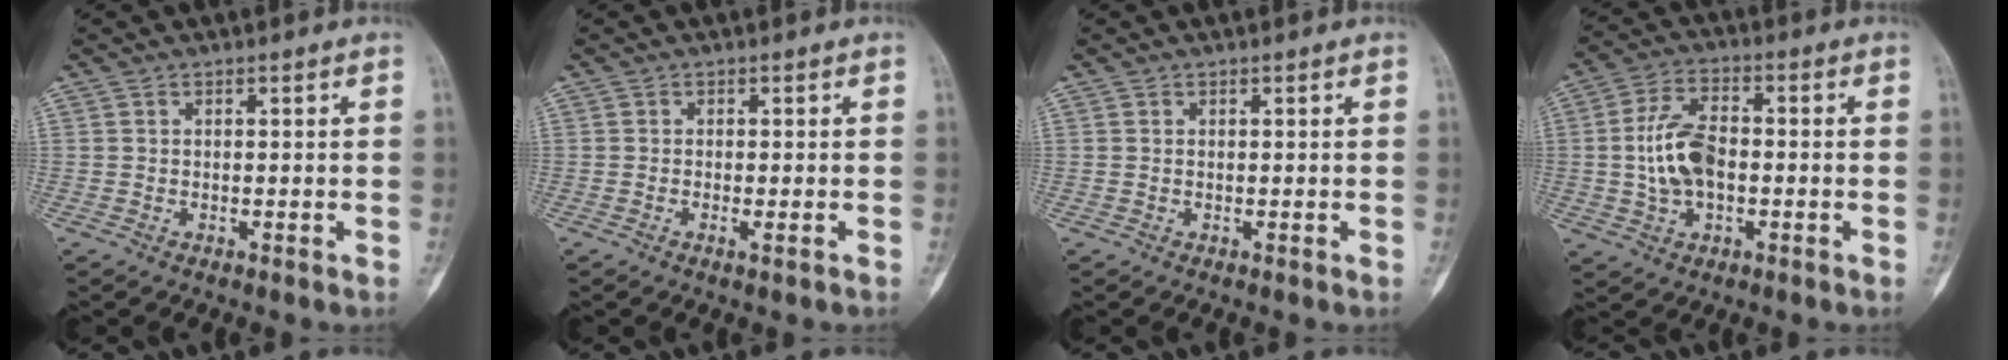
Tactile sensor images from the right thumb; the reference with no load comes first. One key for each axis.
{"total": 1.2, "fx": -0.5, "fy": 0.2, "fz": 1.0, "tx": -0.019, "ty": -0.001, "tz": -0.010}
{"total": 0.0}
{"total": 10.2, "fx": -0.8, "fy": 5.9, "fz": 8.3, "tx": -0.150, "ty": 0.015, "tz": -0.019}